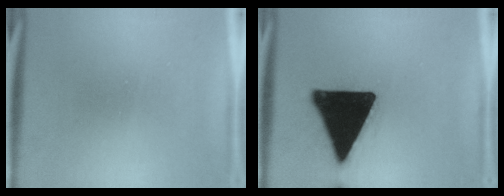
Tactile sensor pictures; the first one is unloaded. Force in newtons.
{"total": 20.3}